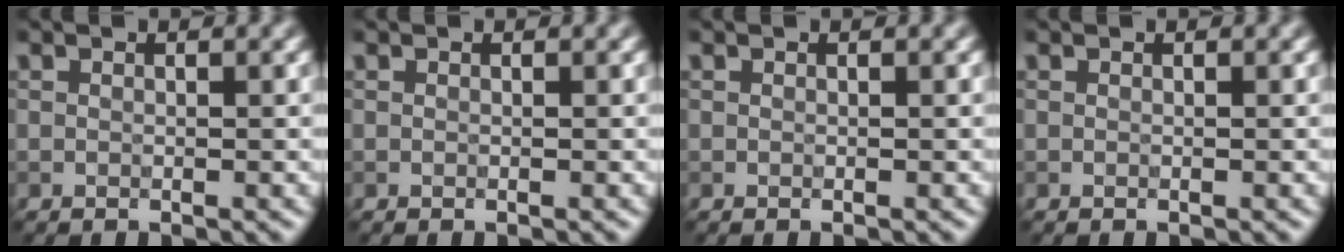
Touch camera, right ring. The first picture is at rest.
{"total": 0.0}
{"total": 0.0}
{"total": 0.0}